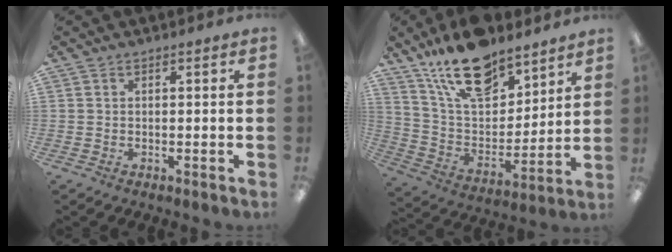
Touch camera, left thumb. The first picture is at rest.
{"total": 18.9, "force": [13.9, 8.7, 9.5], "torque": [-0.172, -0.075, 0.246]}